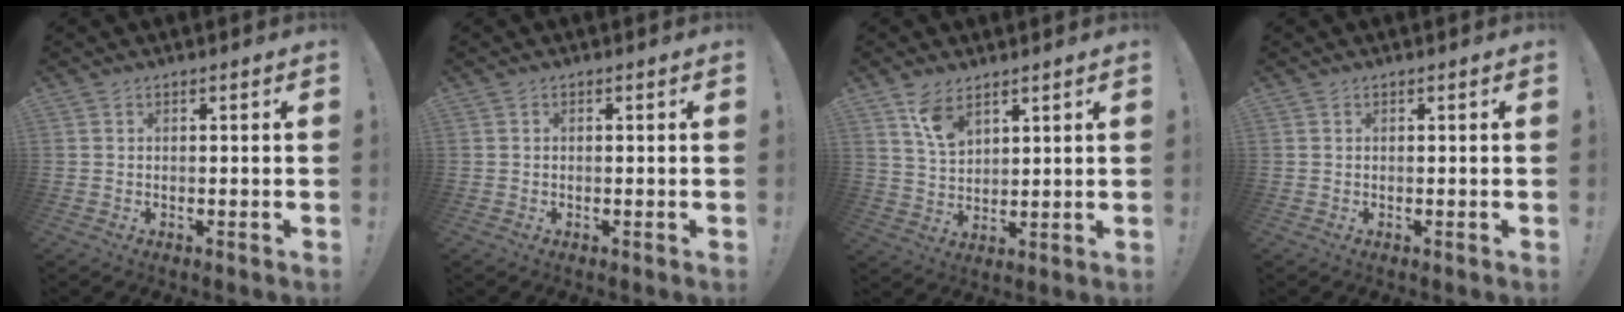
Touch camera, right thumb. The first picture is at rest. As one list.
[{"total": 0.0}, {"total": 7.6, "force": [5.0, 4.0, 4.1], "torque": [-0.064, -0.027, 0.091]}, {"total": 0.0}]